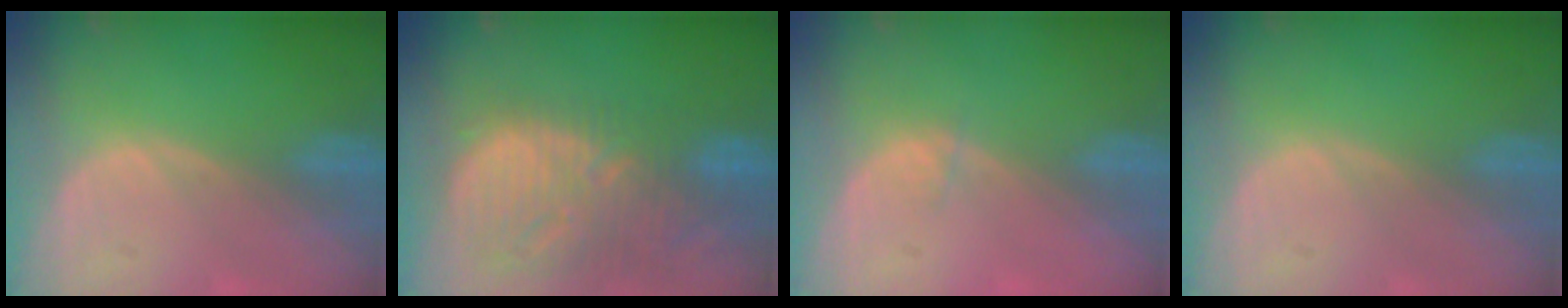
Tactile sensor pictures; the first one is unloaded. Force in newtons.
{"total": 13.5, "press": 11.7, "slide": 6.8}
{"total": 0.8, "press": 0.7, "slide": 0.4}
{"total": 0.0}